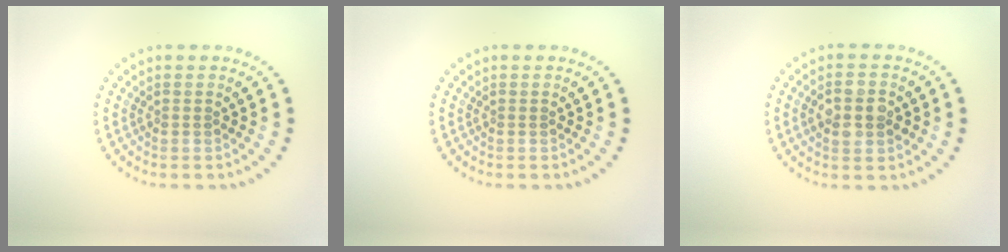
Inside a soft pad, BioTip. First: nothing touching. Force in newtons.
{"total": 0.0}
{"total": 4.0, "press": 4.0, "slide": 0.1}